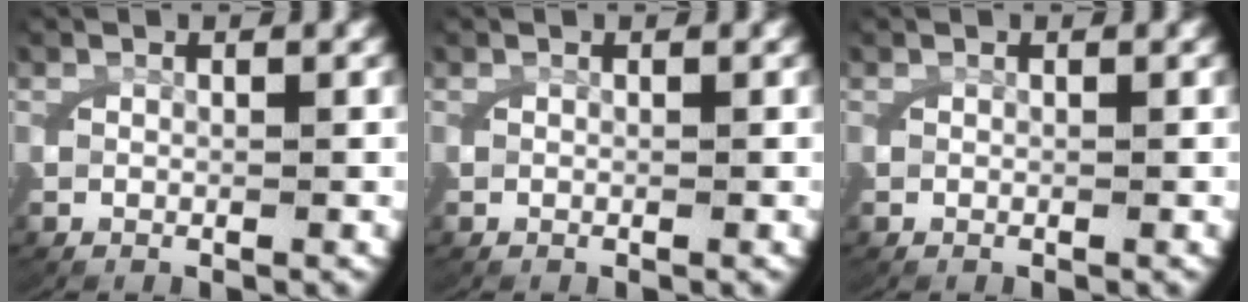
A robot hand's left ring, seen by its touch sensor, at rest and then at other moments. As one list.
[{"total": 0.0}, {"total": 0.0}]